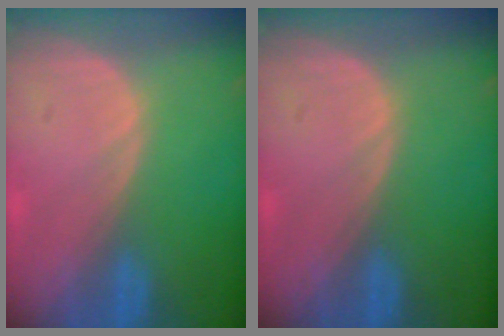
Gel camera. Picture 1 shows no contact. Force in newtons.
{"total": 0.0}